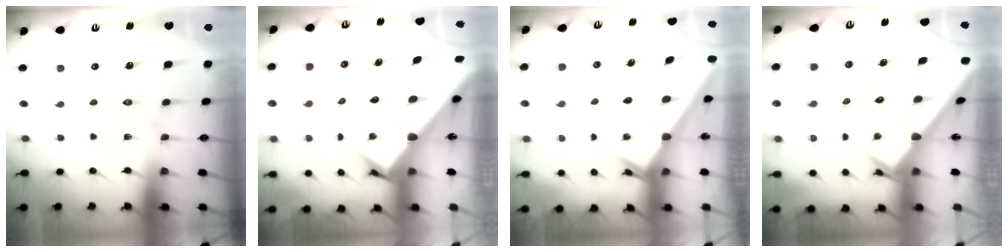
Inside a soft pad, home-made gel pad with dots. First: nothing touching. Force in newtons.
{"total": 2.6, "press": 2.6, "slide": 0.2}
{"total": 2.5, "press": 2.5, "slide": 0.2}
{"total": 2.4, "press": 2.4, "slide": 0.2}